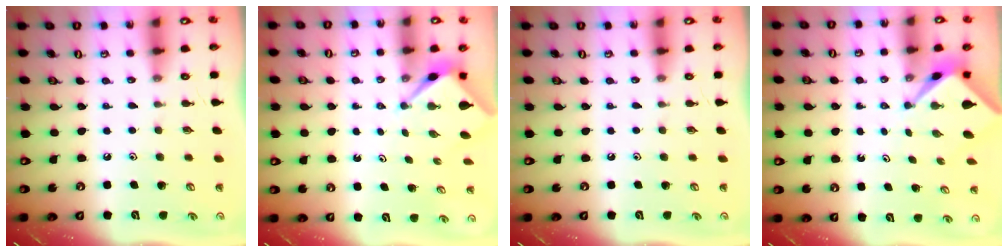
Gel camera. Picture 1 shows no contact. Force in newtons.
{"total": 2.7, "press": 2.7, "slide": 0.1}
{"total": 0.0}
{"total": 2.1, "press": 2.1, "slide": 0.3}